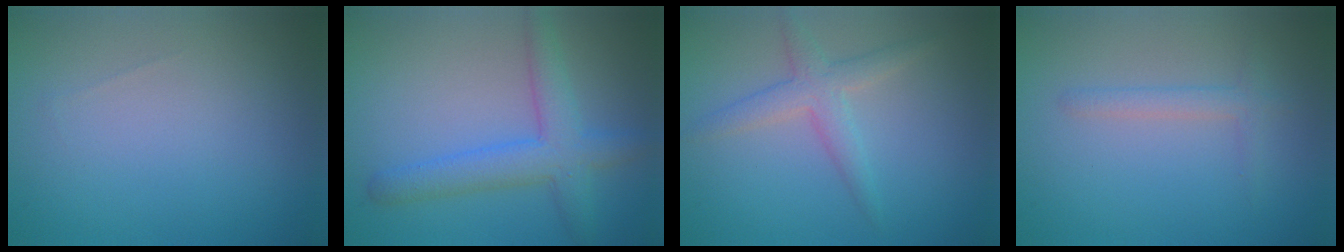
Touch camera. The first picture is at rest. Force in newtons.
{"total": 4.6, "press": 4.6, "slide": 0.1}
{"total": 2.8, "press": 2.8, "slide": 0.1}
{"total": 1.5, "press": 1.5, "slide": 0.0}